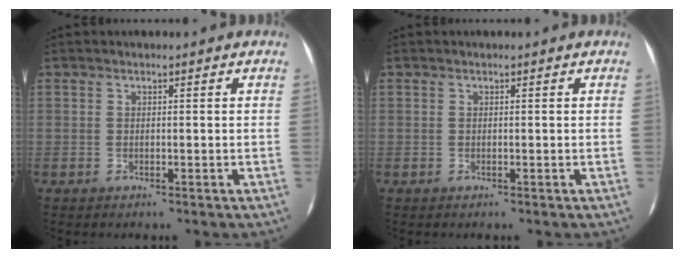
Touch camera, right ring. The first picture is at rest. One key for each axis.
{"total": 0.0}